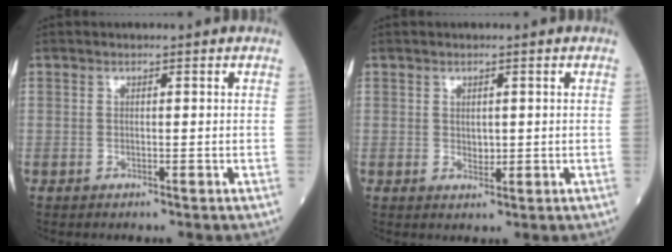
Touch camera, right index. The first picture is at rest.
{"total": 1.5, "force": [0.2, 1.0, 1.1], "torque": [-0.014, -0.003, 0.005]}